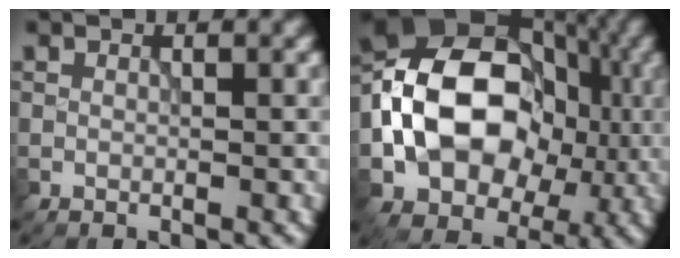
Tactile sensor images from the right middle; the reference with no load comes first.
{"total": 13.8, "force": [-1.1, 10.4, 8.9], "torque": [-0.161, 0.017, -0.037]}